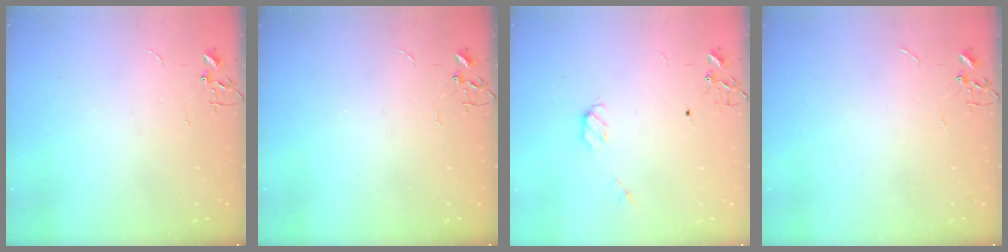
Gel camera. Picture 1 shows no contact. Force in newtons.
{"total": 0.0}
{"total": 3.7, "press": 3.7, "slide": 0.6}
{"total": 0.0}